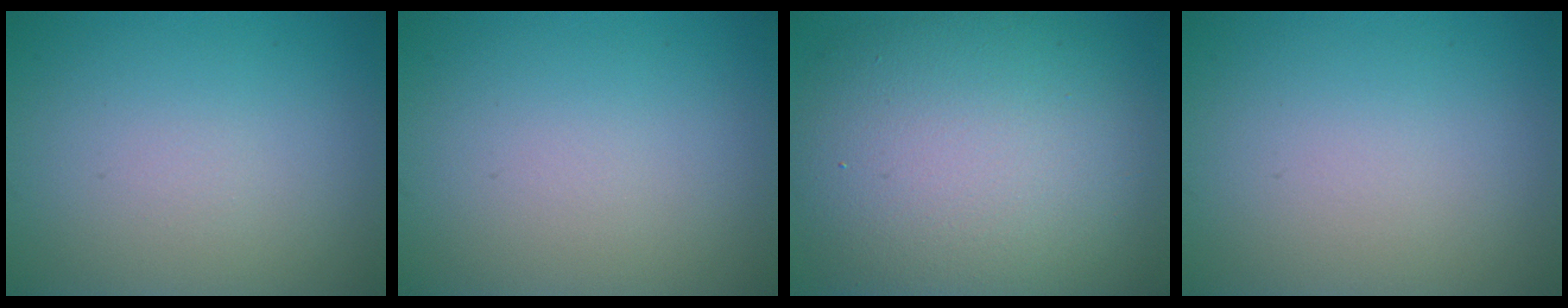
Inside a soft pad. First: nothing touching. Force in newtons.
{"total": 0.0}
{"total": 13.6, "press": 13.6, "slide": 0.9}
{"total": 0.0}